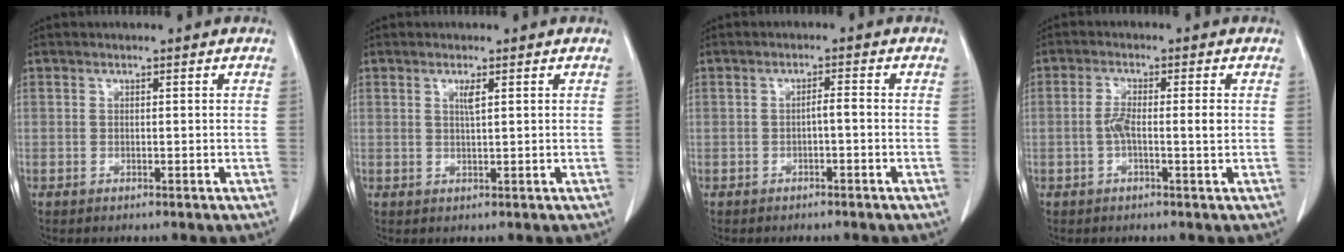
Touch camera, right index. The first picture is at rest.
{"total": 1.5, "force": [0.6, 0.0, 1.3], "torque": [-0.029, -0.003, 0.012]}
{"total": 1.5, "force": [-0.5, 0.2, 1.4], "torque": [-0.022, 0.003, -0.009]}
{"total": 3.8, "force": [-0.4, 0.5, 3.8], "torque": [-0.074, 0.004, -0.007]}